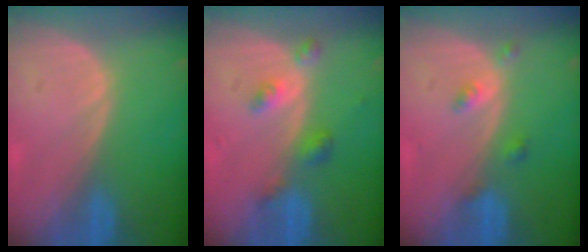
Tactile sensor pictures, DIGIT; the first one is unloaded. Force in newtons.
{"total": 4.3, "press": 3.9, "slide": 1.8}
{"total": 2.5, "press": 2.5, "slide": 0.2}